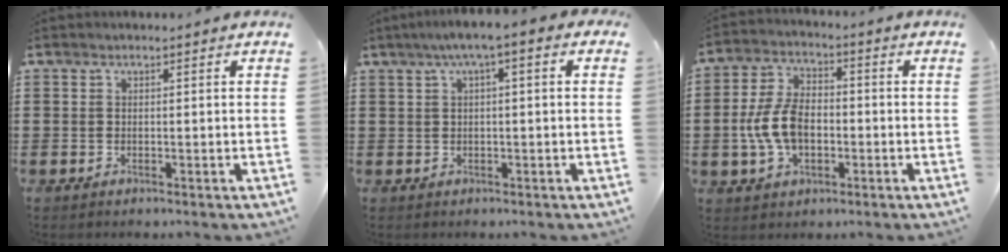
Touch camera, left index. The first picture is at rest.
{"total": 3.0, "force": [0.1, 0.4, 3.0], "torque": [-0.055, 0.004, -0.003]}
{"total": 8.7, "force": [-1.6, 5.2, 6.8], "torque": [-0.161, 0.005, -0.037]}